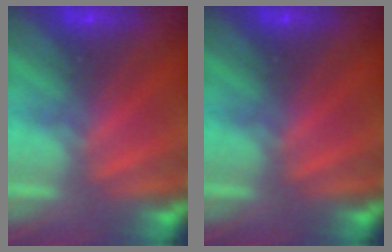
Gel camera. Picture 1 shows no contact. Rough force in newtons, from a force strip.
{"total": 0.0}